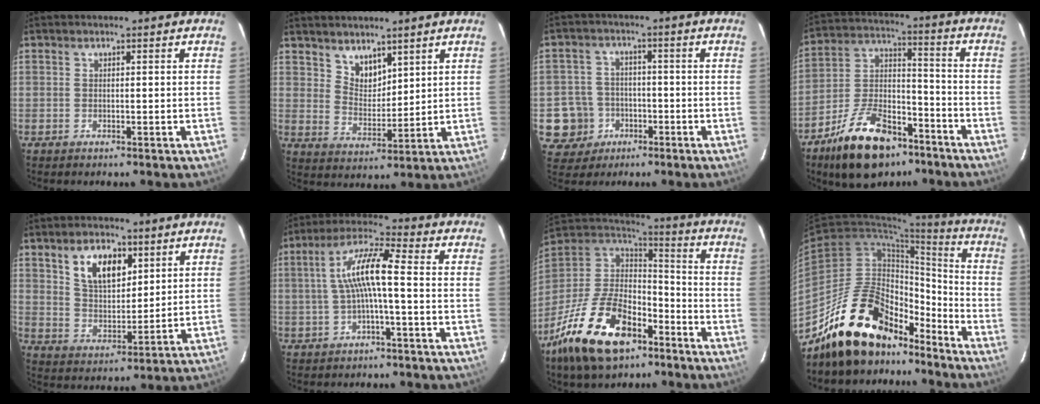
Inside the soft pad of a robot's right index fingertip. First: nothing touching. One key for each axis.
{"total": 5.9, "fx": 4.5, "fy": 3.2, "fz": 2.0, "tx": -0.025, "ty": 0.001, "tz": 0.088}
{"total": 8.3, "fx": -2.6, "fy": 7.9, "fz": 0.8, "tx": -0.042, "ty": 0.027, "tz": -0.034}
{"total": 18.3, "fx": -11.9, "fy": 8.9, "fz": 10.6, "tx": -0.208, "ty": 0.014, "tz": -0.198}
{"total": 9.7, "fx": 4.9, "fy": 5.3, "fz": 6.5, "tx": -0.114, "ty": 0.010, "tz": 0.095}
{"total": 8.5, "fx": -0.7, "fy": 0.9, "fz": 8.4, "tx": -0.174, "ty": 0.019, "tz": -0.012}
{"total": 23.7, "fx": -13.9, "fy": 12.2, "fz": 14.8, "tx": -0.319, "ty": -0.012, "tz": -0.242}
{"total": 21.8, "fx": -16.8, "fy": 9.8, "fz": 9.8, "tx": -0.177, "ty": 0.034, "tz": -0.264}